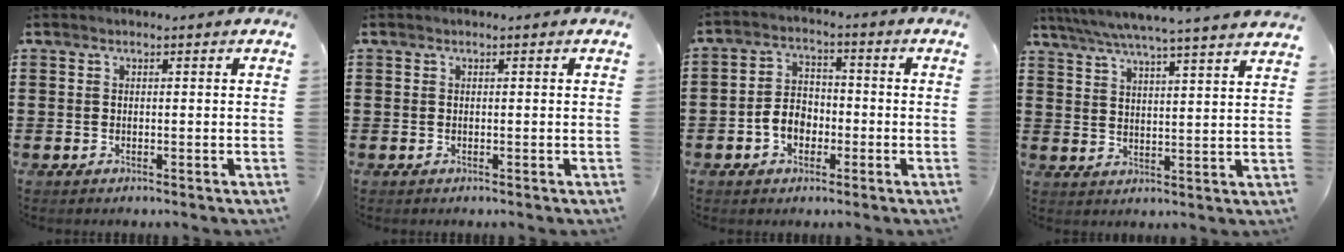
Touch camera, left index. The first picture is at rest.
{"total": 0.0}
{"total": 4.8, "force": [-1.9, 3.4, 2.8], "torque": [-0.061, 0.009, -0.040]}
{"total": 5.4, "force": [4.9, -0.7, 2.2], "torque": [-0.061, -0.033, 0.082]}